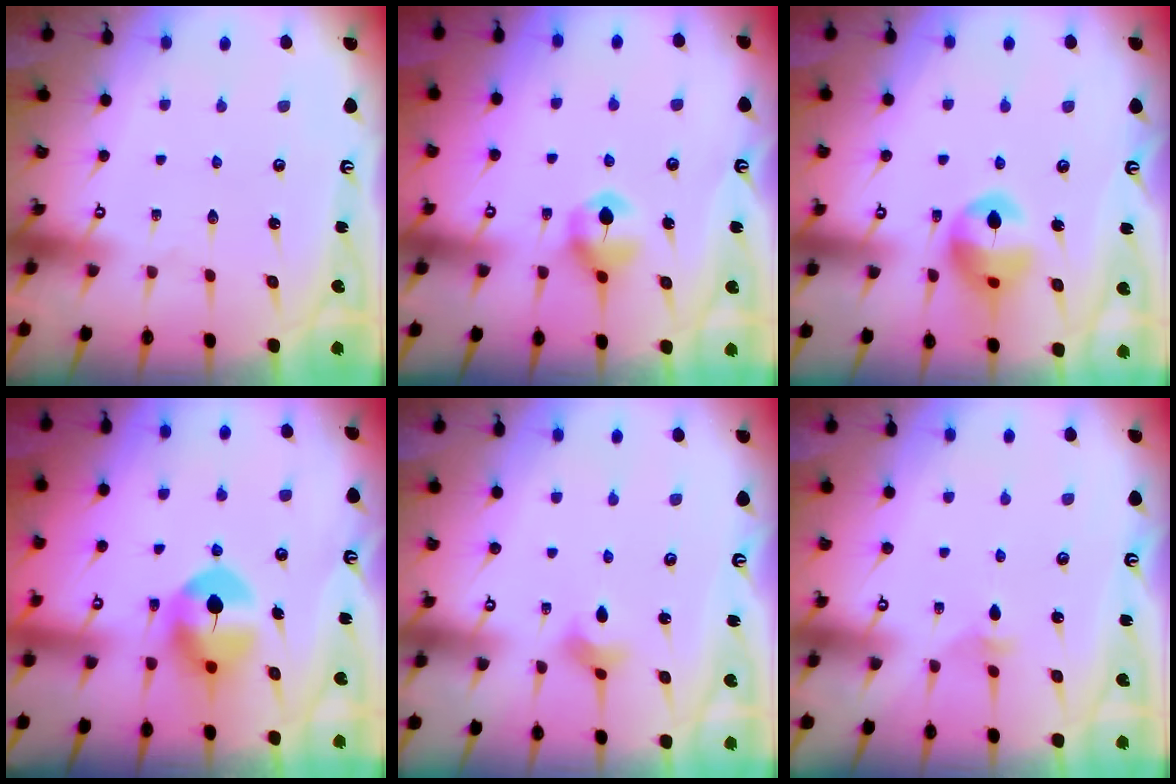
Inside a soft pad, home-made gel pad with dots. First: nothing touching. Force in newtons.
{"total": 6.3, "press": 6.3, "slide": 0.7}
{"total": 12.5, "press": 12.4, "slide": 1.6}
{"total": 8.7, "press": 8.6, "slide": 1.5}
{"total": 2.8, "press": 2.7, "slide": 0.4}
{"total": 2.8, "press": 2.7, "slide": 0.7}